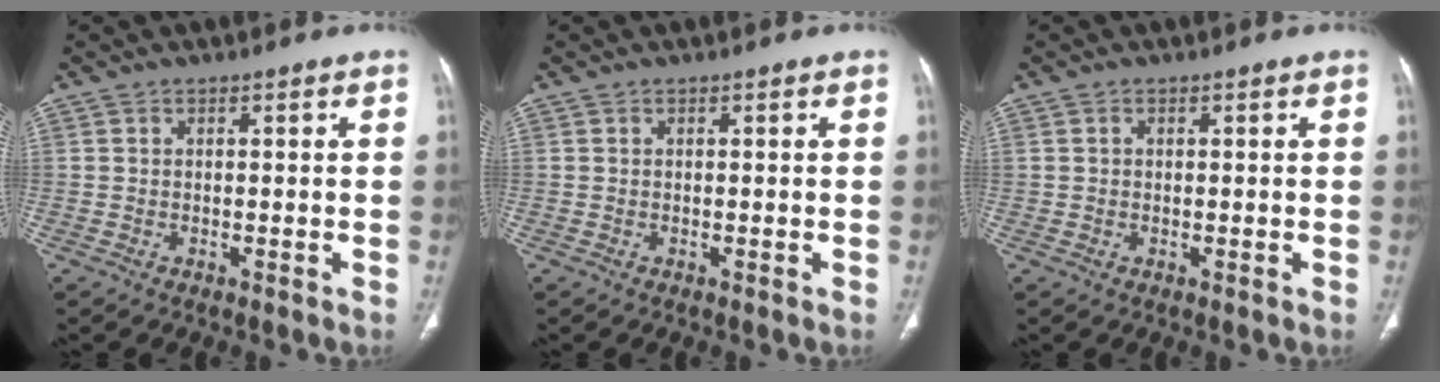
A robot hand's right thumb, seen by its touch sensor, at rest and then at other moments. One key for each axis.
{"total": 0.0}
{"total": 0.5, "fx": 0.2, "fy": 0.4, "fz": 0.2, "tx": -0.001, "ty": 0.001, "tz": 0.004}